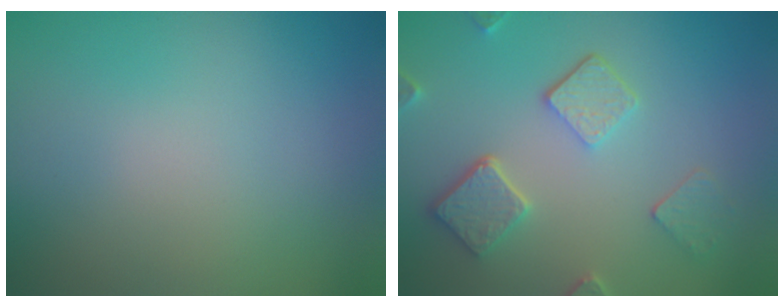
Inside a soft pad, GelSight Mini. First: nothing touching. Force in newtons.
{"total": 4.9, "press": 3.8, "slide": 3.2}